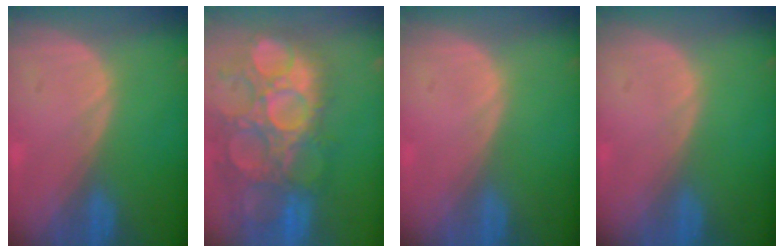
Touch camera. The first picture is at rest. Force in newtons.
{"total": 14.9, "press": 12.8, "slide": 7.7}
{"total": 0.0}
{"total": 0.0}